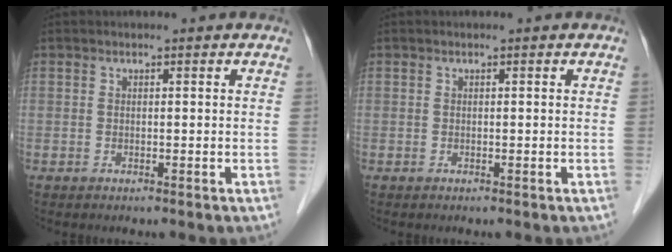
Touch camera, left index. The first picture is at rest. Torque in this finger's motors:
{"motor_torque": [0.00, 0.00, 0.00, 0.00]}